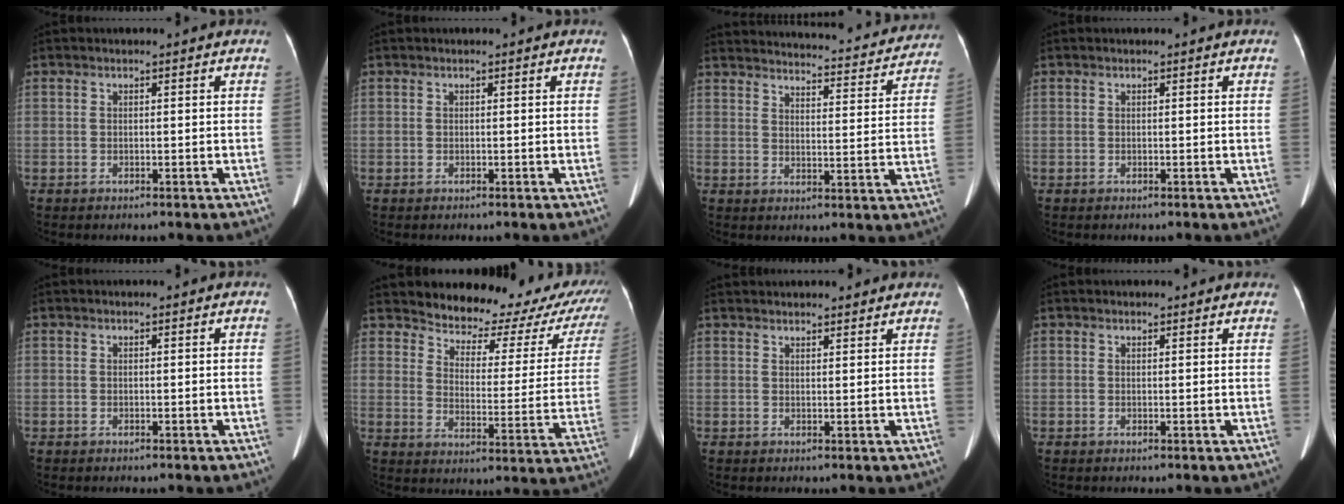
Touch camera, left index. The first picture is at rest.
{"total": 0.0}
{"total": 26.4, "force": [24.8, 4.8, 7.4], "torque": [-0.110, -0.044, 0.300]}
{"total": 0.0}
{"total": 0.0}
{"total": 18.6, "force": [17.1, 5.8, 4.5], "torque": [-0.020, -0.056, 0.186]}
{"total": 9.5, "force": [8.8, 1.8, 3.0], "torque": [-0.025, 0.023, 0.102]}
{"total": 3.3, "force": [3.1, 0.7, 1.0], "torque": [-0.009, 0.003, 0.028]}